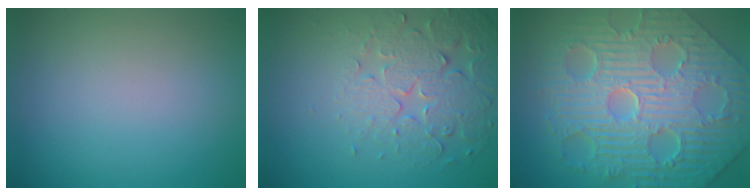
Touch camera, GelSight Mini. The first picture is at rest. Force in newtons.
{"total": 5.0, "press": 4.1, "slide": 2.9}
{"total": 12.4, "press": 8.2, "slide": 9.3}